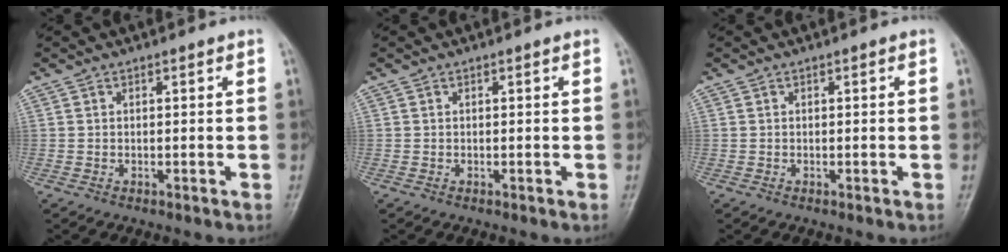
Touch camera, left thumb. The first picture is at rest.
{"total": 0.0}
{"total": 0.0}